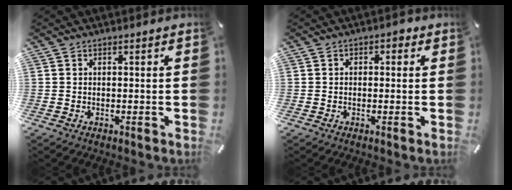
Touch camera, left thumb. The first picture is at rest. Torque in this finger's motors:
{"motor_torque": [-0.12, -0.24, 0.07, 0.10, 0.01]}